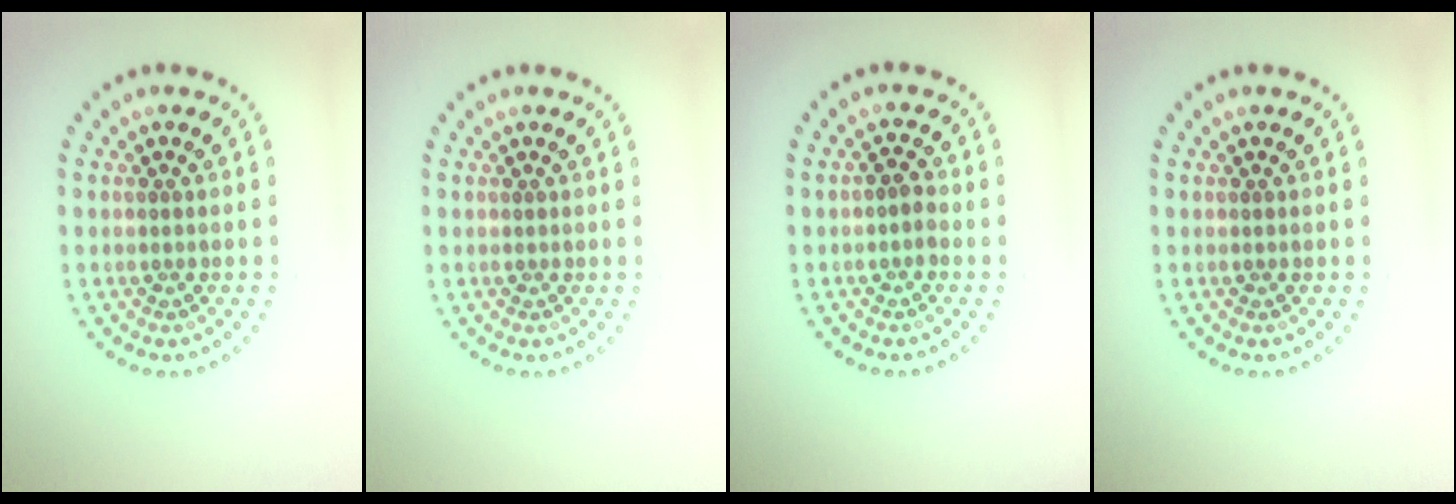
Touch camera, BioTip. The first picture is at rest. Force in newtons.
{"total": 0.0}
{"total": 1.1, "press": 1.1, "slide": 0.3}
{"total": 0.0}